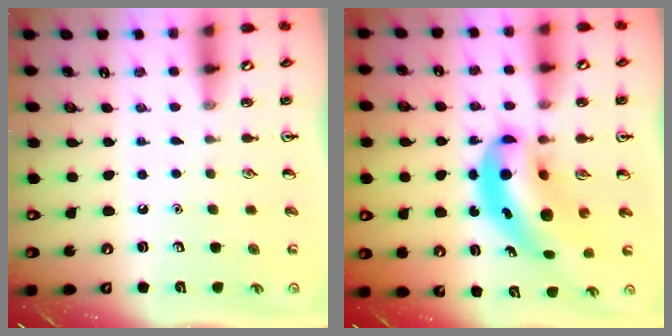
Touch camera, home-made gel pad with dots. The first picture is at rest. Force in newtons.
{"total": 10.9, "press": 10.3, "slide": 3.5}